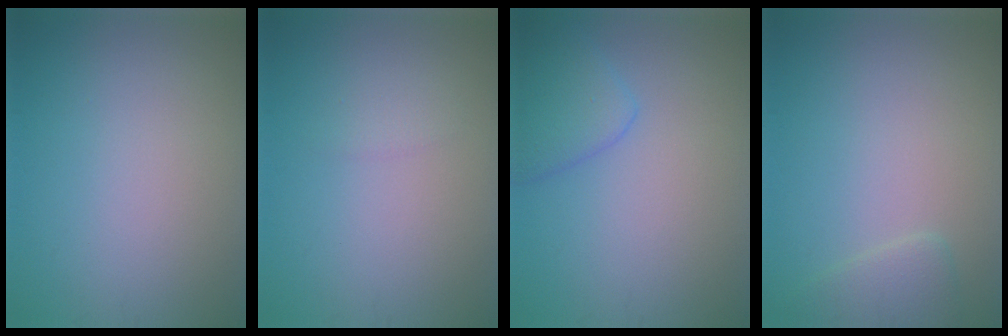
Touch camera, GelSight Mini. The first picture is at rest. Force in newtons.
{"total": 0.8, "press": 0.8, "slide": 0.1}
{"total": 2.9, "press": 2.9, "slide": 0.2}
{"total": 1.9, "press": 1.9, "slide": 0.2}